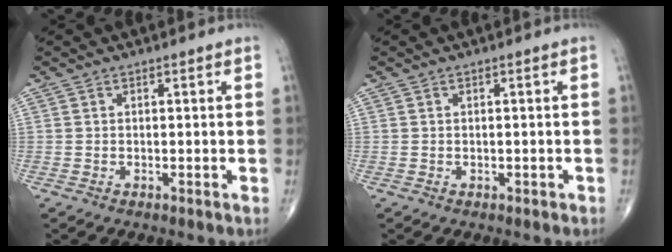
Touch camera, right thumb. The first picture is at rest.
{"total": 0.6, "force": [-0.2, 0.5, 0.3], "torque": [-0.006, 0.004, -0.001]}